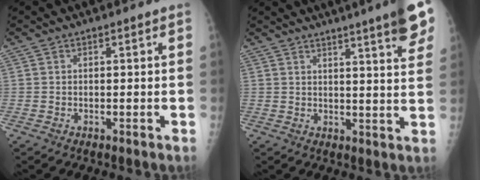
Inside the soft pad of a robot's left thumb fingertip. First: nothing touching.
{"total": 12.3, "force": [7.9, 1.1, 9.4], "torque": [-0.109, -0.030, 0.089]}